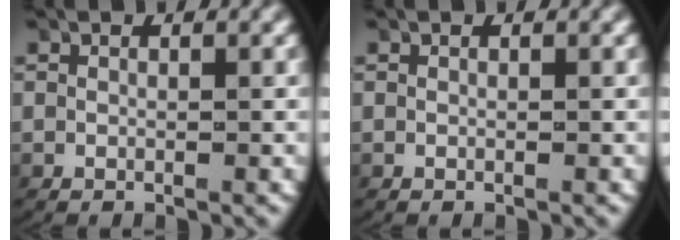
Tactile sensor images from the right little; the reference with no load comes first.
{"total": 0.0}